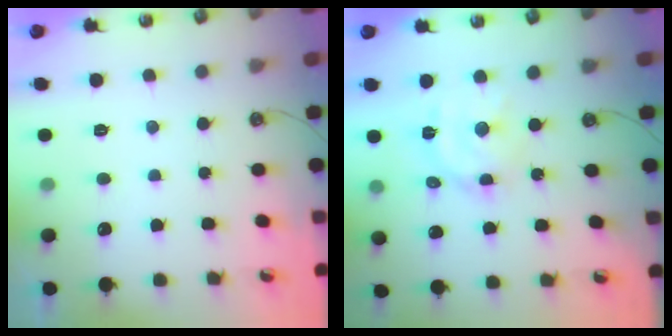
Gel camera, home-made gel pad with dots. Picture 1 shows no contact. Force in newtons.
{"total": 11.2, "press": 11.2, "slide": 0.8}